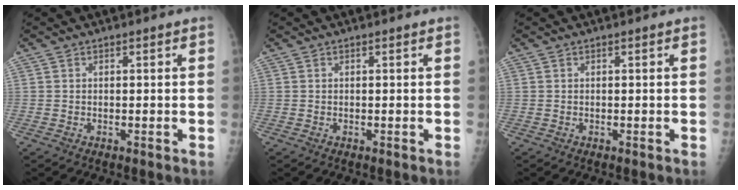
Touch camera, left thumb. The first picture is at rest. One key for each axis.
{"total": 0.0}
{"total": 0.0}